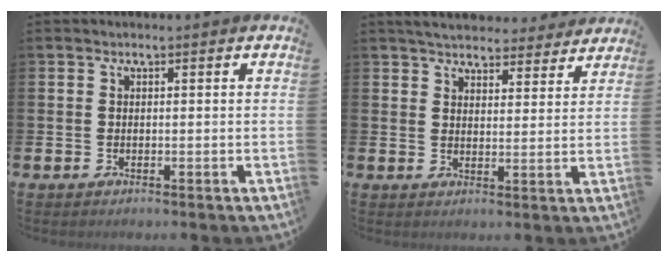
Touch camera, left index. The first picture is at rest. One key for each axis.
{"total": 5.1, "fx": 4.9, "fy": 1.1, "fz": 0.5, "tx": -0.018, "ty": -0.031, "tz": 0.086}